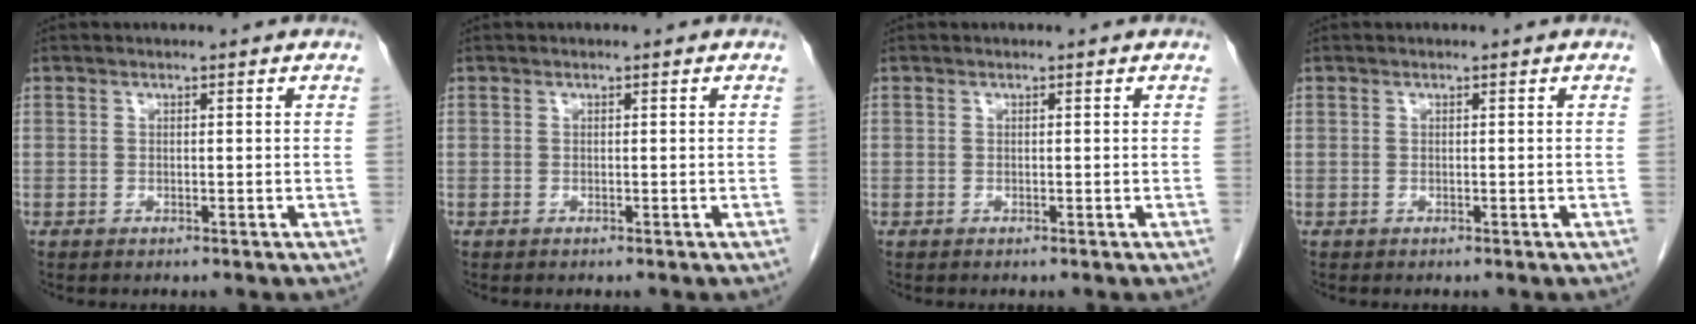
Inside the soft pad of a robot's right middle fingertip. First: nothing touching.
{"total": 0.0}
{"total": 0.0}
{"total": 0.0}